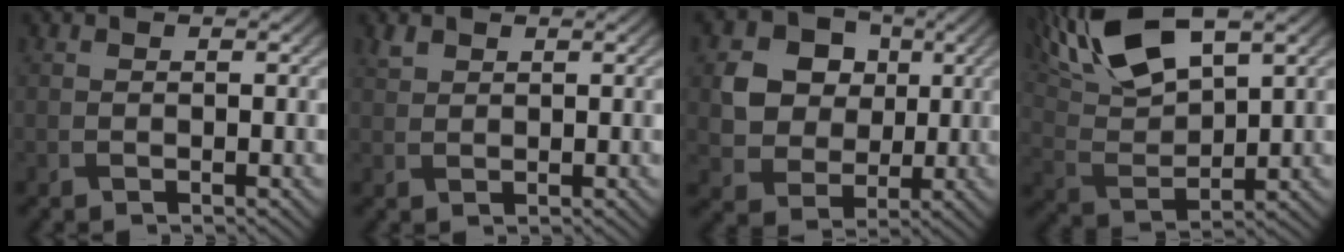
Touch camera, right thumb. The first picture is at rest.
{"total": 1.3, "force": [1.0, 0.7, 0.5], "torque": [-0.019, 0.000, 0.024]}
{"total": 9.0, "force": [1.9, 7.7, 4.2], "torque": [-0.103, -0.002, 0.033]}
{"total": 13.7, "force": [8.7, 4.8, 9.4], "torque": [-0.224, 0.023, 0.163]}